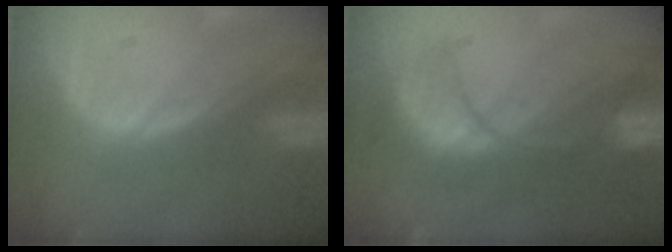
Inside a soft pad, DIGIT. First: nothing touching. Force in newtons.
{"total": 8.4, "press": 8.2, "slide": 1.8}